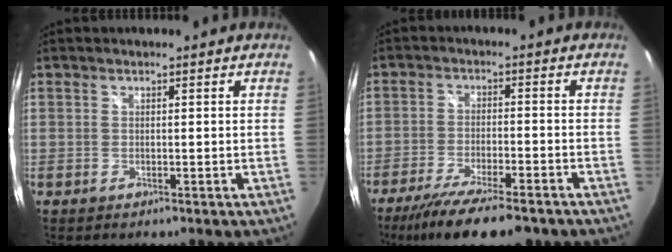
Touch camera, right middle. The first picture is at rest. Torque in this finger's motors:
{"motor_torque": [1.07, -1.07, 0.22, 0.09]}